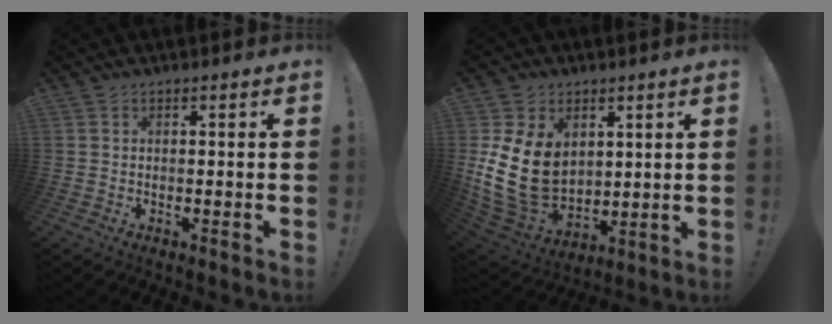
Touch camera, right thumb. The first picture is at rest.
{"total": 18.8, "force": [2.4, 13.8, 12.6], "torque": [-0.254, -0.025, 0.054]}